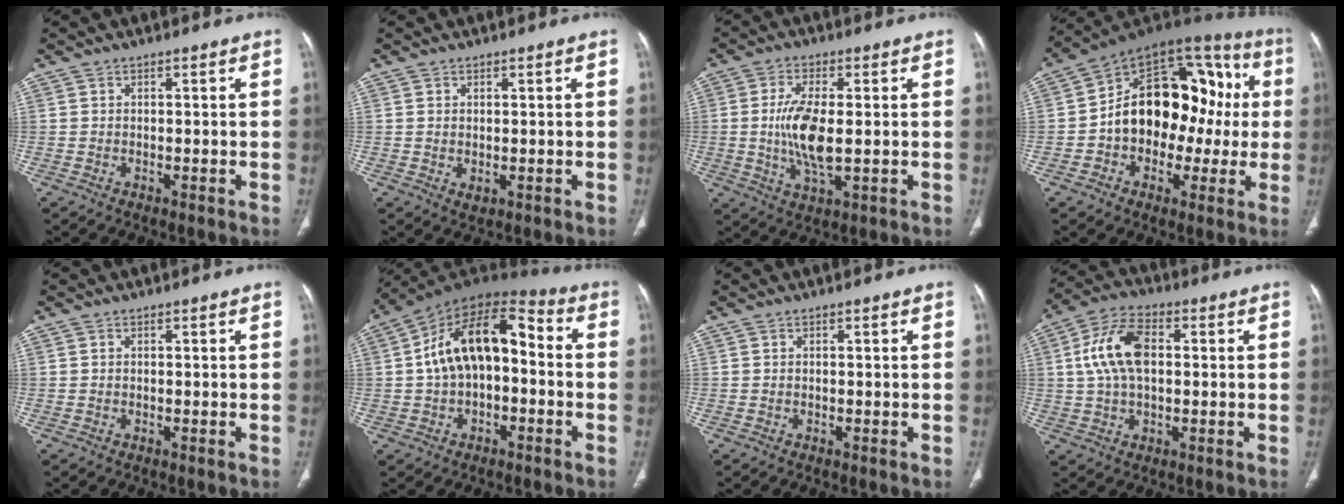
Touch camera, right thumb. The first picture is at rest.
{"total": 1.2, "force": [0.0, 0.8, 0.9], "torque": [-0.016, -0.006, 0.006]}
{"total": 9.6, "force": [-0.3, 3.7, 8.9], "torque": [-0.186, -0.011, -0.002]}
{"total": 23.0, "force": [0.1, 15.5, 17.0], "torque": [-0.209, 0.058, 0.000]}
{"total": 0.0}
{"total": 16.3, "force": [0.2, 9.4, 13.3], "torque": [-0.200, 0.051, -0.009]}
{"total": 0.0}
{"total": 11.4, "force": [1.5, 6.6, 9.2], "torque": [-0.182, 0.020, 0.026]}